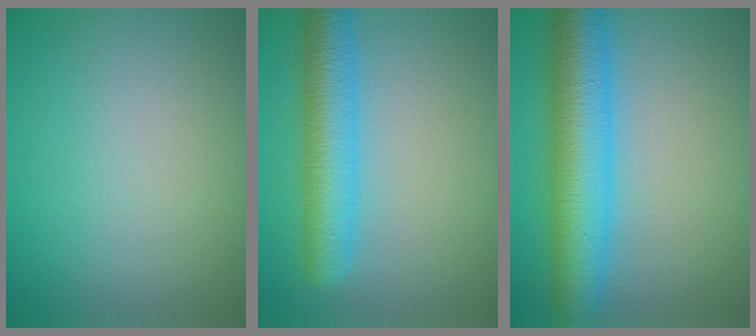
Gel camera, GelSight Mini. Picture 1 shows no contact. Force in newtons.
{"total": 5.7, "press": 5.7, "slide": 0.2}
{"total": 8.7, "press": 8.7, "slide": 0.3}